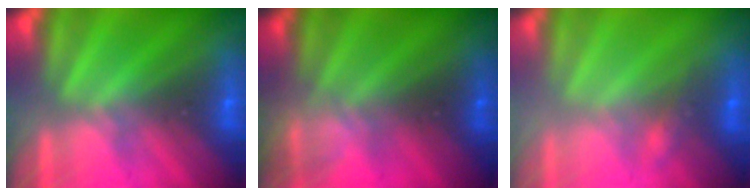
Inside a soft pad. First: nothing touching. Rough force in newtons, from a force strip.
{"total": 2.3}
{"total": 2.2}